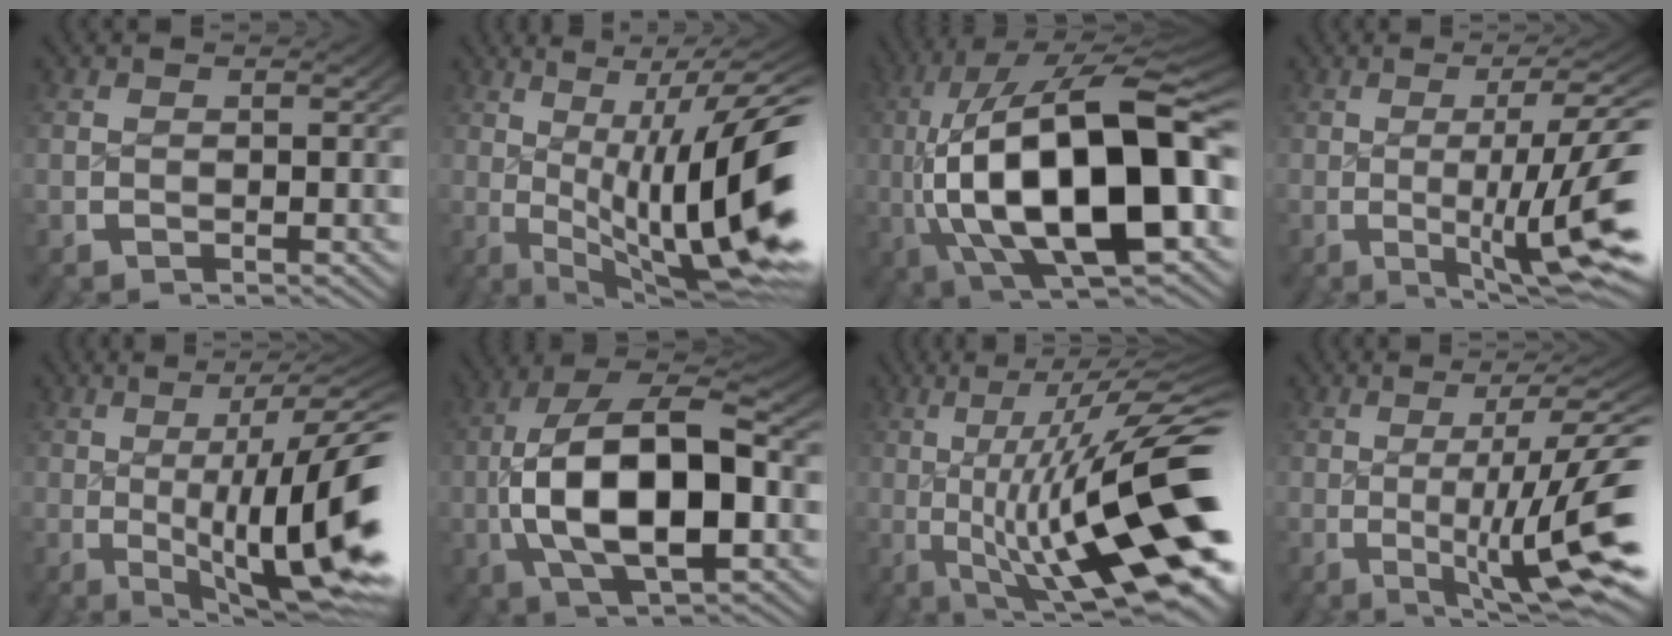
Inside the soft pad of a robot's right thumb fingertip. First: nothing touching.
{"total": 16.6, "force": [-1.6, 8.7, 14.0], "torque": [-0.207, -0.023, -0.010]}
{"total": 20.7, "force": [-2.4, 11.1, 17.3], "torque": [-0.354, -0.058, 0.005]}
{"total": 10.3, "force": [-2.3, 4.2, 9.1], "torque": [-0.145, -0.016, -0.025]}
{"total": 12.3, "force": [-1.0, 5.1, 11.1], "torque": [-0.168, -0.015, -0.004]}
{"total": 13.3, "force": [-1.0, 7.8, 10.7], "torque": [-0.227, -0.040, 0.002]}
{"total": 16.0, "force": [-1.6, 6.9, 14.3], "torque": [-0.222, -0.024, -0.009]}
{"total": 11.4, "force": [-2.1, 4.6, 10.2], "torque": [-0.163, -0.022, -0.019]}